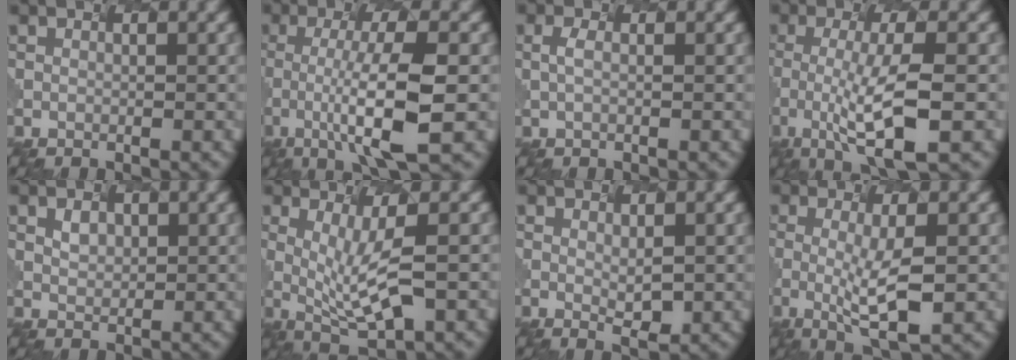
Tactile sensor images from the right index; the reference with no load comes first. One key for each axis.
{"total": 6.7, "fx": -2.4, "fy": 0.9, "fz": 6.2, "tx": -0.120, "ty": -0.006, "tz": -0.017}
{"total": 1.0, "fx": -0.8, "fy": -0.6, "fz": -0.2, "tx": -0.020, "ty": -0.003, "tz": 0.016}
{"total": 5.9, "fx": -2.5, "fy": 0.7, "fz": 5.2, "tx": -0.108, "ty": -0.009, "tz": -0.018}
{"total": 0.8, "fx": 0.0, "fy": -0.2, "fz": -0.7, "tx": -0.017, "ty": -0.009, "tz": 0.035}
{"total": 5.5, "fx": -1.1, "fy": 1.0, "fz": 5.3, "tx": -0.127, "ty": -0.013, "tz": 0.014}
{"total": 0.8, "fx": 0.0, "fy": -0.6, "fz": 0.5, "tx": -0.033, "ty": -0.012, "tz": 0.033}
{"total": 3.9, "fx": -1.5, "fy": 0.4, "fz": 3.6, "tx": -0.081, "ty": -0.015, "tz": 0.007}